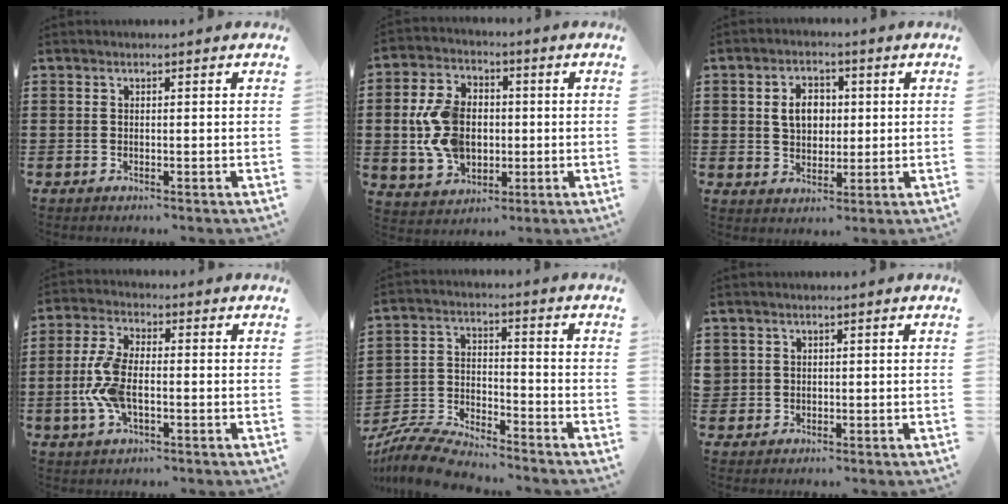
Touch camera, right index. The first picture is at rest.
{"total": 10.3, "force": [-0.2, 7.4, 7.1], "torque": [-0.180, 0.012, -0.008]}
{"total": 5.1, "force": [0.7, 3.9, 3.3], "torque": [-0.069, 0.012, 0.007]}
{"total": 7.9, "force": [-1.3, 3.9, 6.7], "torque": [-0.167, -0.005, -0.033]}
{"total": 7.7, "force": [-7.4, 1.0, 1.7], "torque": [-0.047, 0.008, -0.148]}
{"total": 1.5, "force": [0.4, 1.4, 0.1], "torque": [-0.008, 0.007, 0.007]}